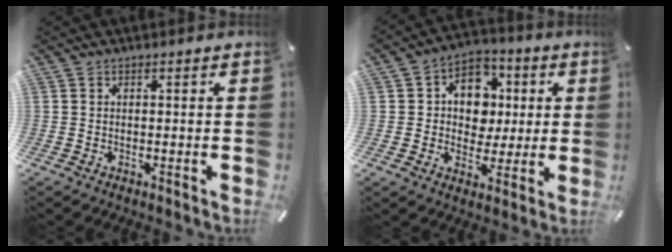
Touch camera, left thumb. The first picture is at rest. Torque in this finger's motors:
{"motor_torque": [1.55, 1.45, 0.29, -0.11, 0.07]}